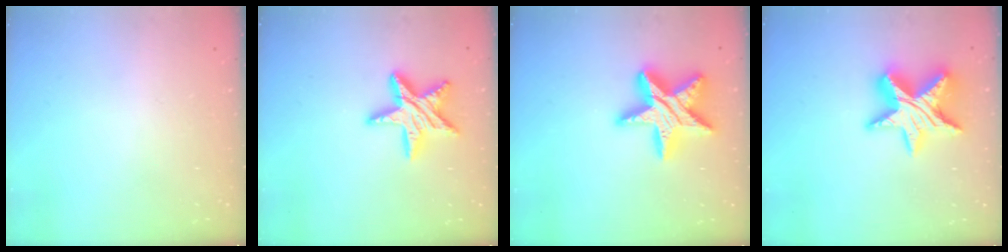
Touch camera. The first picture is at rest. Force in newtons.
{"total": 13.3, "press": 13.3, "slide": 0.6}
{"total": 18.9, "press": 18.8, "slide": 1.5}
{"total": 16.3, "press": 16.3, "slide": 1.2}